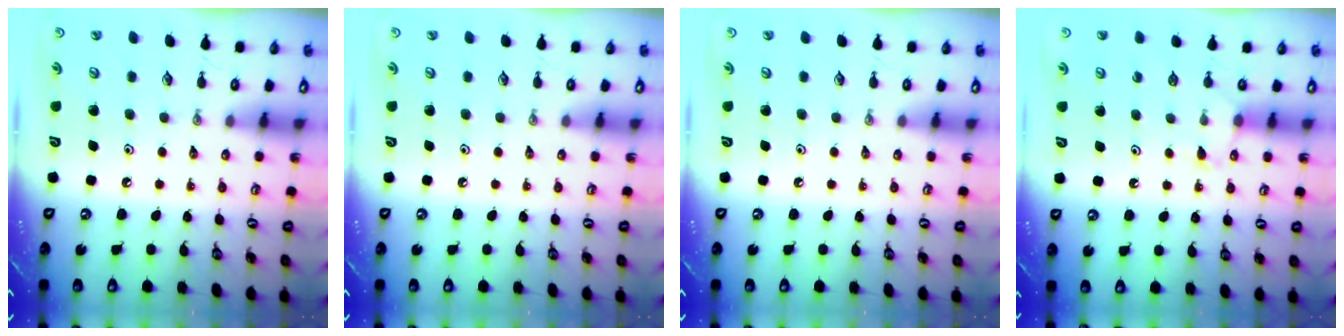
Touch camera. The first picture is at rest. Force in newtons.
{"total": 0.0}
{"total": 0.0}
{"total": 5.6, "press": 5.6, "slide": 0.5}